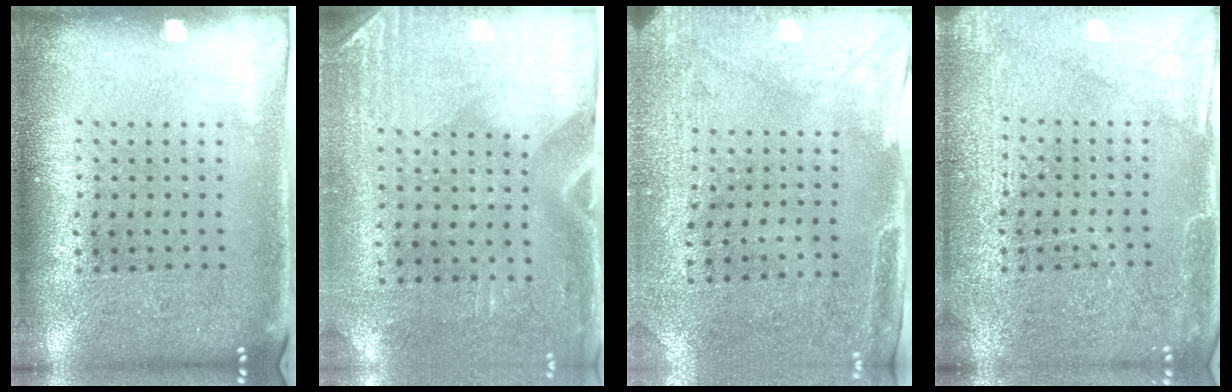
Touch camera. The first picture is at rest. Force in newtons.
{"total": 2.9, "press": 2.5, "slide": 1.4}
{"total": 3.0, "press": 2.4, "slide": 1.8}
{"total": 4.0, "press": 3.9, "slide": 0.5}